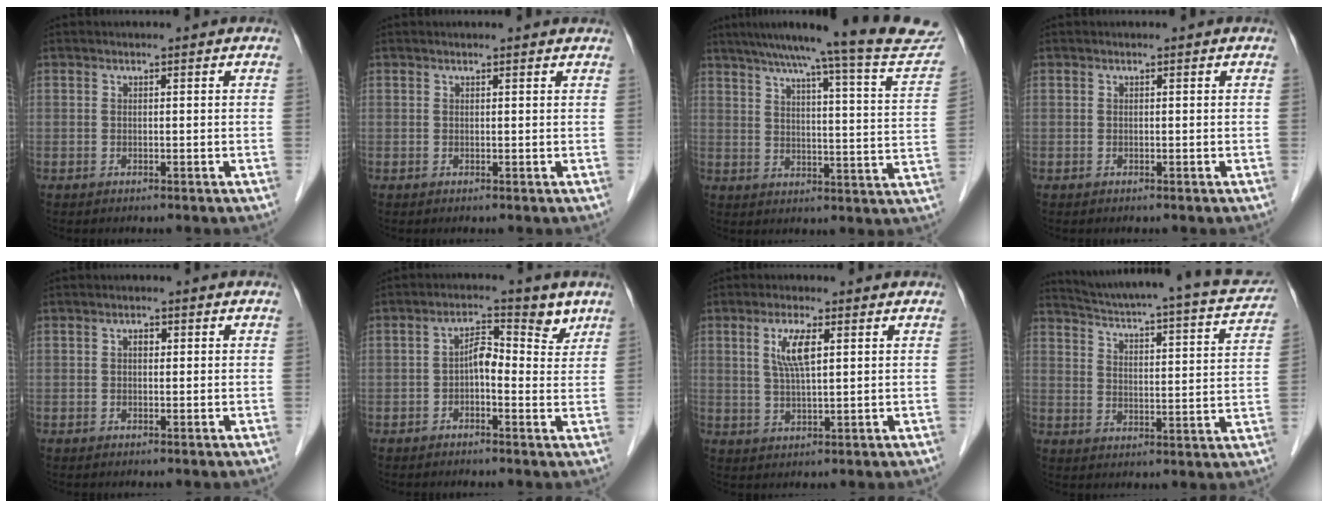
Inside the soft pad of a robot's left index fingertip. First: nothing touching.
{"total": 2.2, "force": [2.1, 0.2, 0.5], "torque": [-0.012, 0.007, 0.017]}
{"total": 23.9, "force": [21.2, -0.2, 10.8], "torque": [-0.159, -0.048, 0.262]}
{"total": 0.0}
{"total": 1.0, "force": [0.2, 0.7, 0.8], "torque": [-0.013, 0.006, 0.002]}
{"total": 5.1, "force": [1.3, 2.5, 4.2], "torque": [-0.064, 0.024, 0.014]}
{"total": 5.2, "force": [1.7, 0.9, 4.8], "torque": [-0.099, 0.003, 0.037]}
{"total": 20.8, "force": [18.6, 2.5, 8.9], "torque": [-0.138, -0.028, 0.232]}